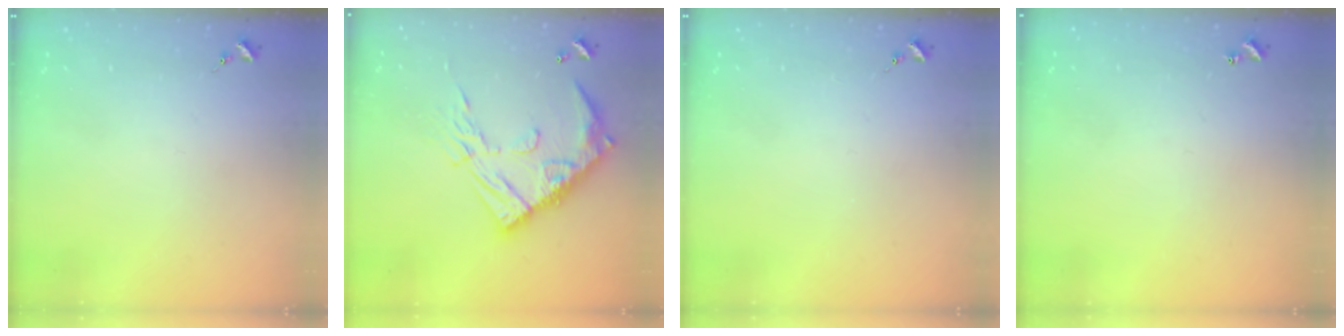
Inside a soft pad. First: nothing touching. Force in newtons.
{"total": 19.1, "press": 19.0, "slide": 1.8}
{"total": 0.0}
{"total": 0.9, "press": 0.9, "slide": 0.2}